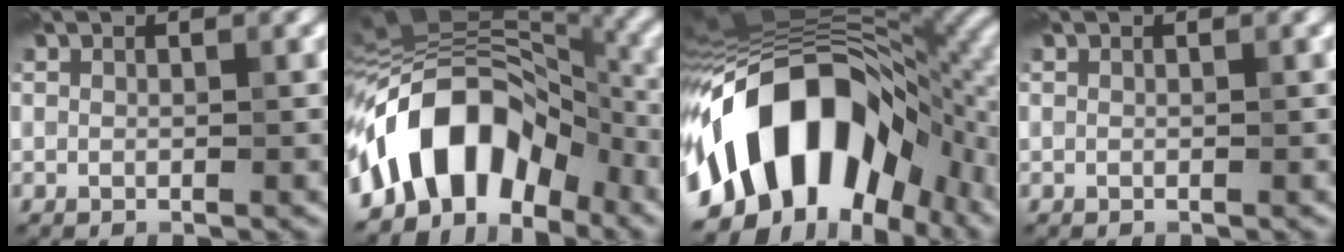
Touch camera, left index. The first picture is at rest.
{"total": 12.1, "force": [-5.5, 6.9, 8.3], "torque": [-0.129, 0.031, -0.110]}
{"total": 17.0, "force": [-5.5, 9.8, 12.7], "torque": [-0.204, 0.019, -0.111]}
{"total": 0.0}